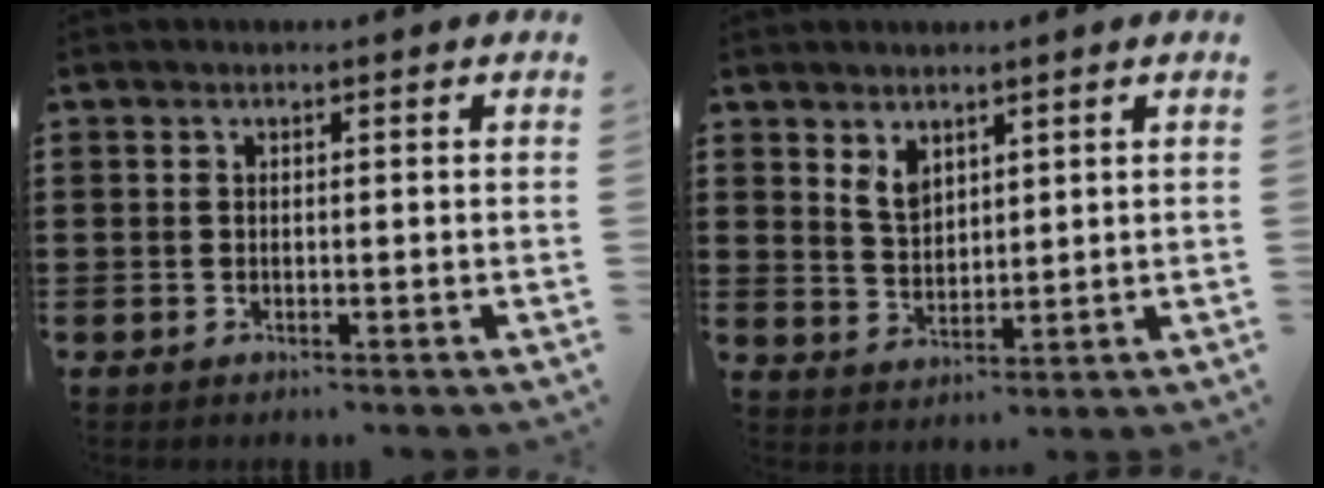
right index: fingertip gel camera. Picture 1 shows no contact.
{"total": 3.7, "force": [2.6, 2.1, 1.6], "torque": [-0.039, 0.005, 0.048]}